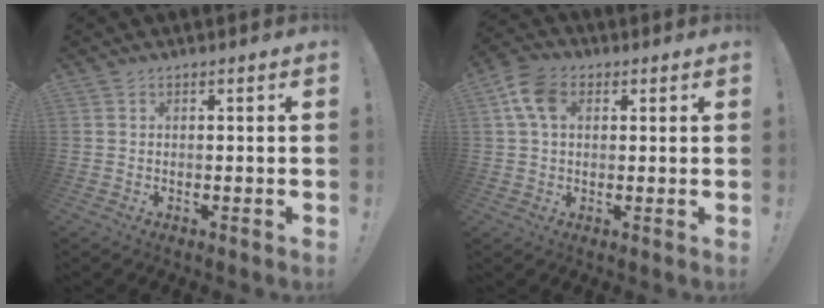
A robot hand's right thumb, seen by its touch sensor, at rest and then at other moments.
{"total": 9.4, "force": [2.8, 6.5, 6.1], "torque": [-0.110, 0.007, 0.056]}